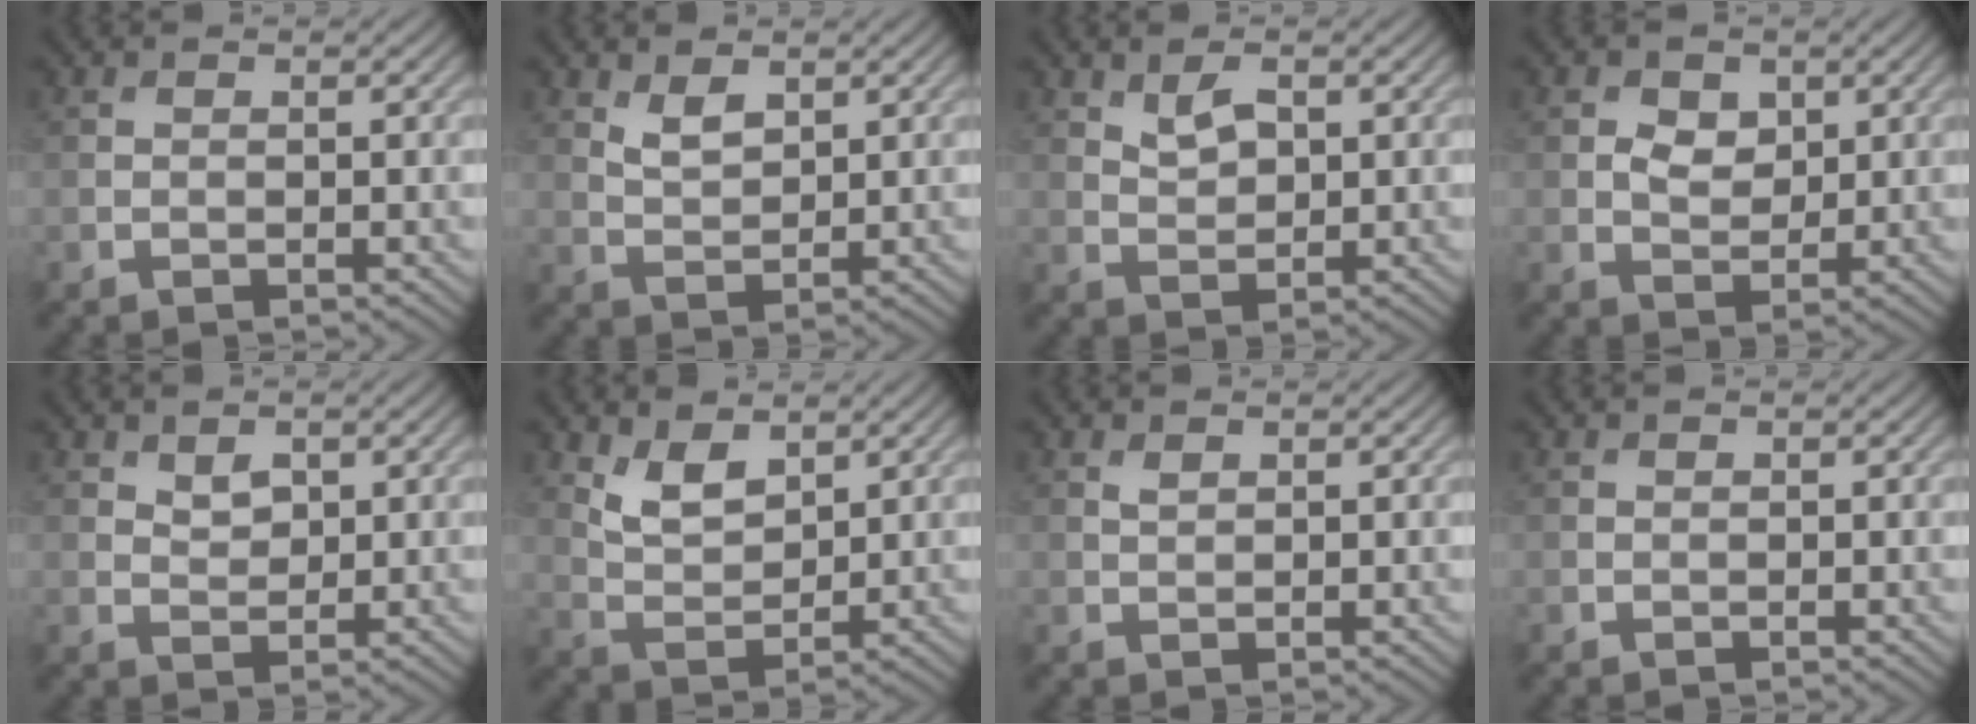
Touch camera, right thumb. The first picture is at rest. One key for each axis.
{"total": 2.8, "fx": 1.7, "fy": 1.4, "fz": 1.8, "tx": -0.041, "ty": -0.005, "tz": 0.039}
{"total": 2.9, "fx": 1.4, "fy": 1.5, "fz": 2.0, "tx": -0.041, "ty": -0.003, "tz": 0.030}
{"total": 3.3, "fx": 1.0, "fy": 2.4, "fz": 2.0, "tx": -0.042, "ty": -0.003, "tz": 0.014}
{"total": 2.3, "fx": 1.2, "fy": 1.4, "fz": 1.3, "tx": -0.025, "ty": -0.004, "tz": 0.026}
{"total": 4.6, "fx": 2.8, "fy": 2.3, "fz": 2.9, "tx": -0.066, "ty": -0.011, "tz": 0.058}
{"total": 0.9, "fx": 0.6, "fy": 0.4, "fz": 0.5, "tx": -0.015, "ty": -0.002, "tz": 0.014}
{"total": 0.0}